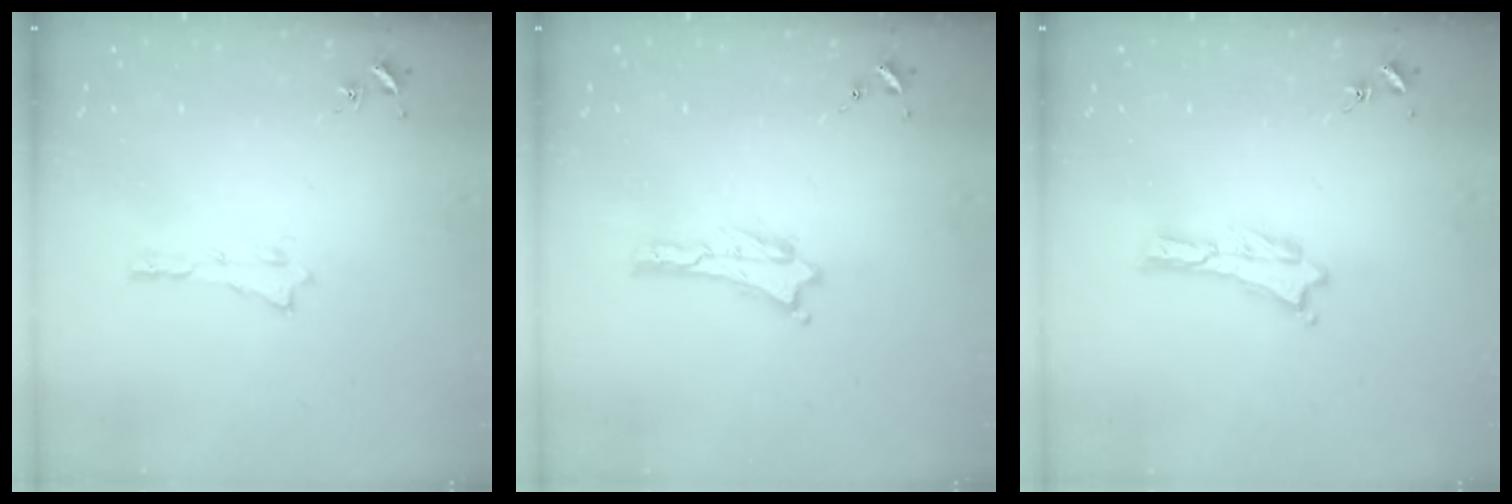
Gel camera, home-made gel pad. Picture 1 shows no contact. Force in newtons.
{"total": 0.0}
{"total": 0.0}